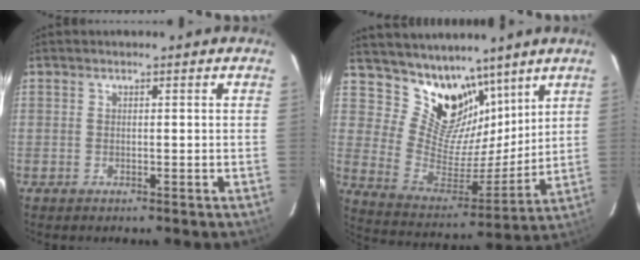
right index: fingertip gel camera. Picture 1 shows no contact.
{"total": 15.1, "force": [10.9, 8.6, 6.1], "torque": [-0.117, -0.013, 0.207]}